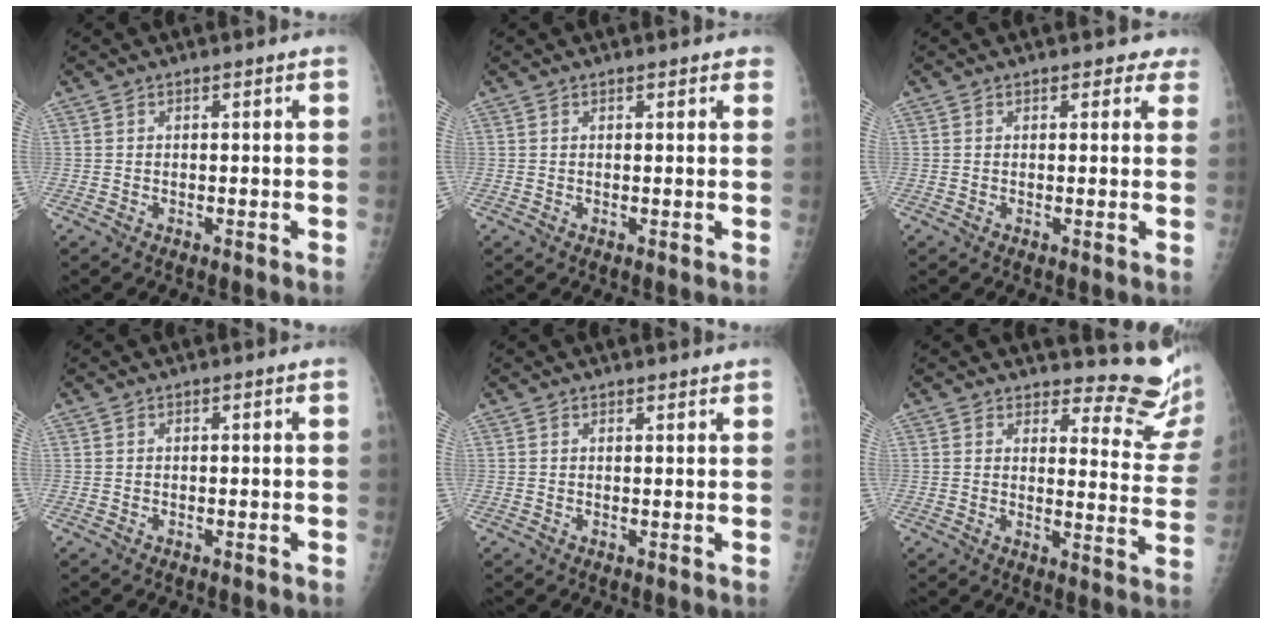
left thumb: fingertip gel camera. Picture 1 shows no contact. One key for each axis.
{"total": 1.7, "fx": 1.4, "fy": 0.6, "fz": 0.7, "tx": 0.001, "ty": 0.000, "tz": 0.013}
{"total": 2.6, "fx": 2.1, "fy": 1.5, "fz": 0.5, "tx": 0.023, "ty": -0.006, "tz": 0.013}
{"total": 0.0}
{"total": 1.2, "fx": 1.1, "fy": 0.4, "fz": 0.3, "tx": 0.000, "ty": -0.005, "tz": 0.017}
{"total": 12.4, "fx": 12.1, "fy": 2.3, "fz": 1.7, "tx": 0.012, "ty": -0.144, "tz": 0.122}